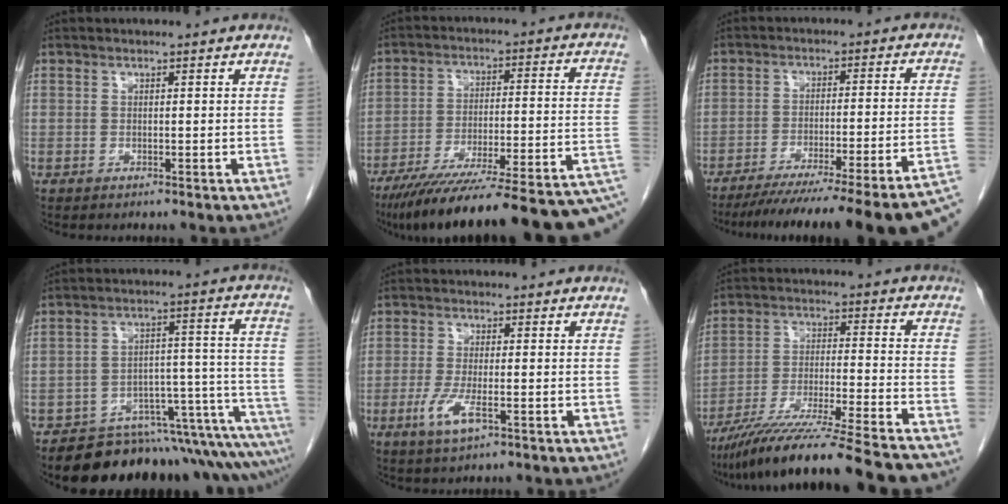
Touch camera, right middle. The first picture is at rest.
{"total": 25.6, "force": [-19.2, 2.4, 16.8], "torque": [-0.194, -0.009, -0.276]}
{"total": 22.7, "force": [-18.1, -0.3, 13.7], "torque": [-0.123, -0.024, -0.250]}
{"total": 21.6, "force": [-19.8, 3.5, 7.9], "torque": [-0.012, 0.041, -0.258]}
{"total": 4.6, "force": [-1.8, 1.0, 4.1], "torque": [-0.093, -0.009, -0.032]}
{"total": 23.8, "force": [-20.5, -0.2, 12.0], "torque": [-0.160, -0.044, -0.315]}